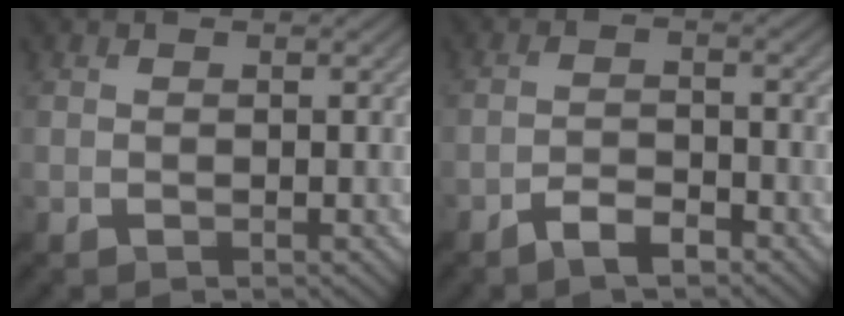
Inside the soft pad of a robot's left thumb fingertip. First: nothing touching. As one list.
[{"total": 3.3, "force": [-2.6, 0.9, 1.9], "torque": [-0.034, 0.003, -0.054]}]